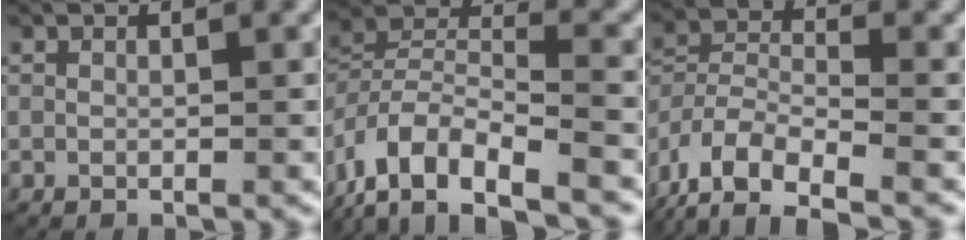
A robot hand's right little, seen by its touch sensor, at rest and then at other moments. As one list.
[{"total": 7.8, "force": [-3.2, 5.1, 5.0], "torque": [-0.110, -0.010, -0.055]}, {"total": 8.2, "force": [-3.9, 5.8, 4.2], "torque": [-0.101, -0.026, -0.064]}]